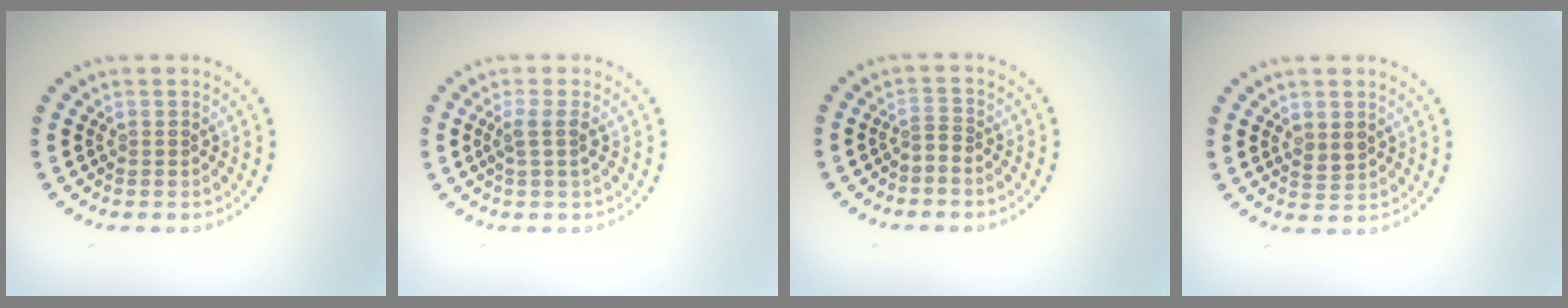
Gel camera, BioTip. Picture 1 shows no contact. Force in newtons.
{"total": 1.4, "press": 1.2, "slide": 0.8}
{"total": 0.9, "press": 0.3, "slide": 0.9}
{"total": 1.6, "press": 1.6, "slide": 0.1}